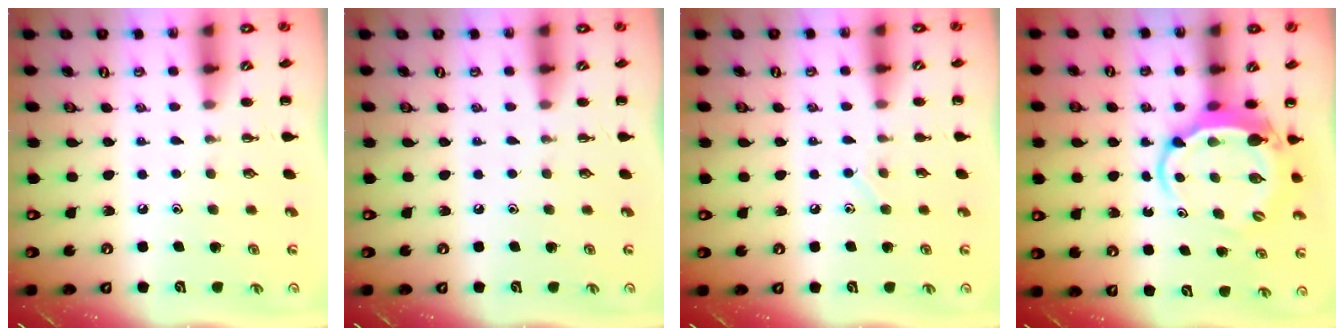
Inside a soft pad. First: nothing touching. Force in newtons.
{"total": 0.0}
{"total": 5.5, "press": 5.3, "slide": 1.5}
{"total": 5.9, "press": 5.7, "slide": 1.1}